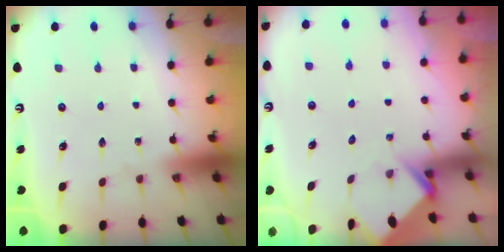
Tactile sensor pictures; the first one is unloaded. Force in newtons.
{"total": 3.9, "press": 3.9, "slide": 0.2}